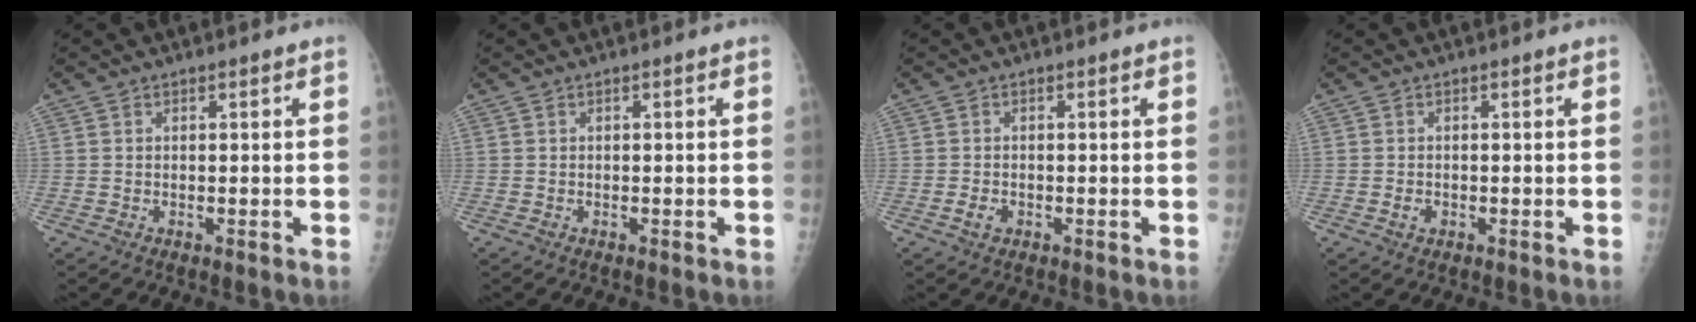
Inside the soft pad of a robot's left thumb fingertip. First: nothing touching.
{"total": 0.0}
{"total": 1.7, "force": [-0.6, 1.2, 1.0], "torque": [-0.015, 0.001, -0.009]}
{"total": 1.2, "force": [-0.3, 0.9, 0.7], "torque": [-0.009, 0.001, -0.004]}